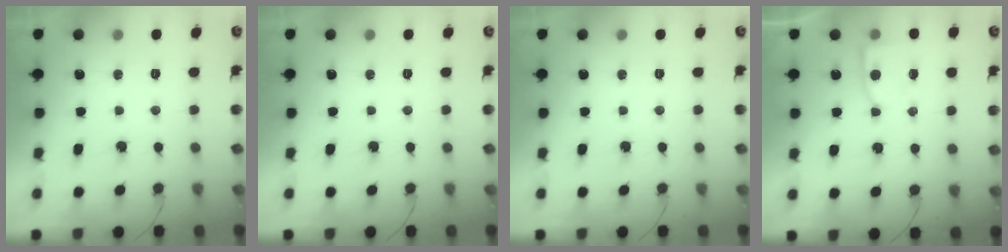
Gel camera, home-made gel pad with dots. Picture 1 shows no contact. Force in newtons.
{"total": 0.0}
{"total": 0.0}
{"total": 5.0, "press": 5.0, "slide": 0.4}